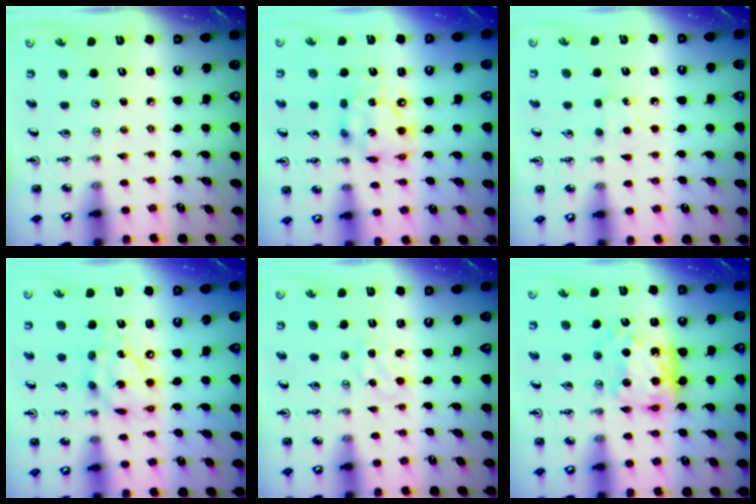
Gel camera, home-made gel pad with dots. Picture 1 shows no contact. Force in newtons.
{"total": 12.1, "press": 12.0, "slide": 1.5}
{"total": 5.5, "press": 5.5, "slide": 0.7}
{"total": 14.0, "press": 13.9, "slide": 1.4}
{"total": 1.2, "press": 1.1, "slide": 0.2}
{"total": 11.6, "press": 11.6, "slide": 0.5}